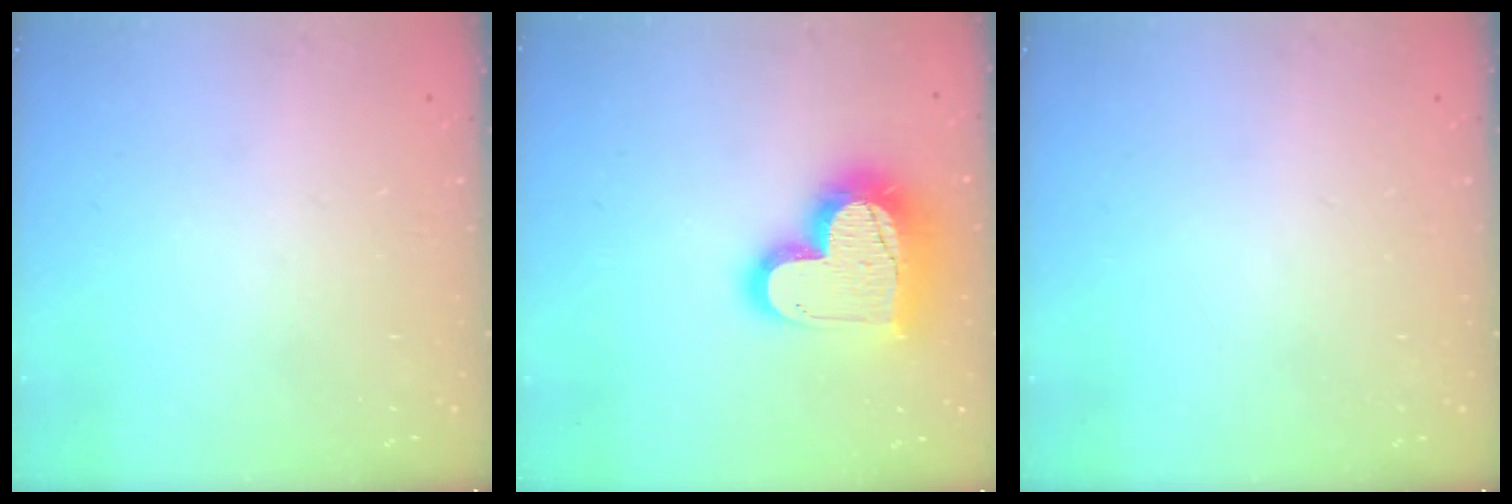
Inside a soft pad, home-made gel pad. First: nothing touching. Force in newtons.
{"total": 19.8, "press": 19.8, "slide": 1.7}
{"total": 0.0}